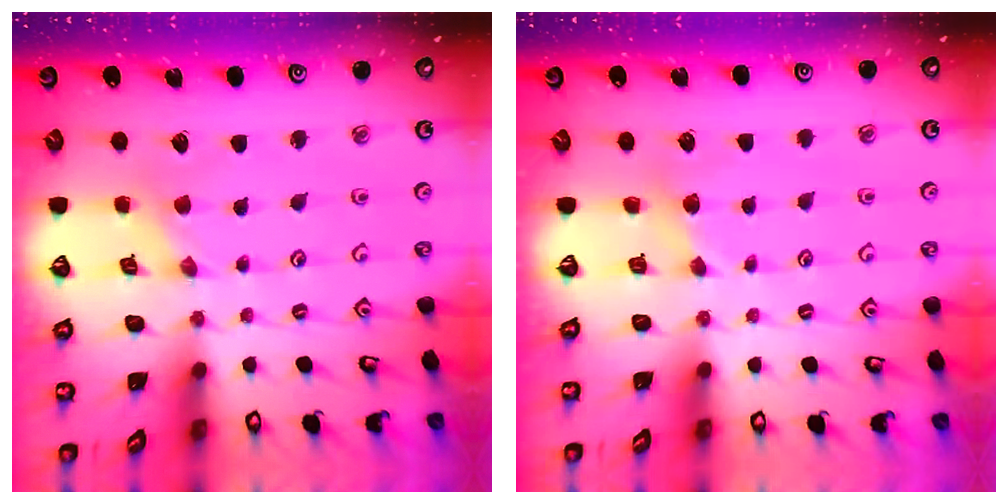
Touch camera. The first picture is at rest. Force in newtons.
{"total": 2.9, "press": 2.9, "slide": 0.5}